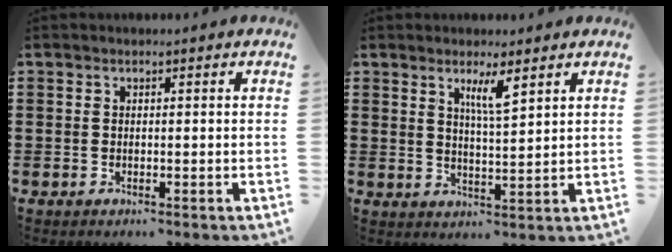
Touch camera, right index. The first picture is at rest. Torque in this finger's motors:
{"motor_torque": [0.09, -0.05, 0.30, 0.04]}